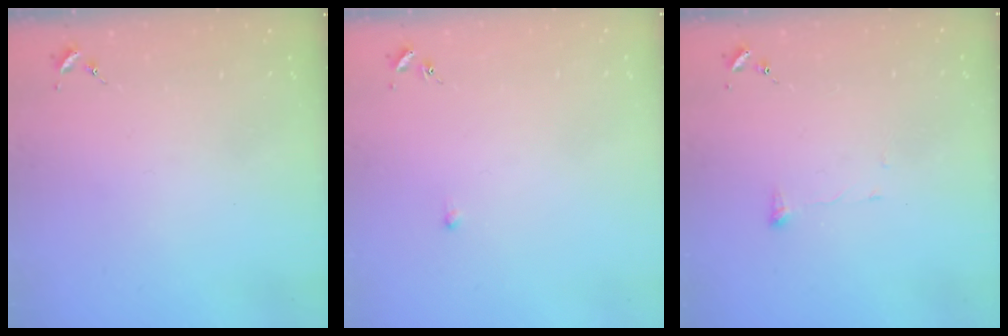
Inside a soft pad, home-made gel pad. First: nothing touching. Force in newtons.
{"total": 2.9, "press": 2.8, "slide": 0.6}
{"total": 3.5, "press": 3.5, "slide": 0.5}